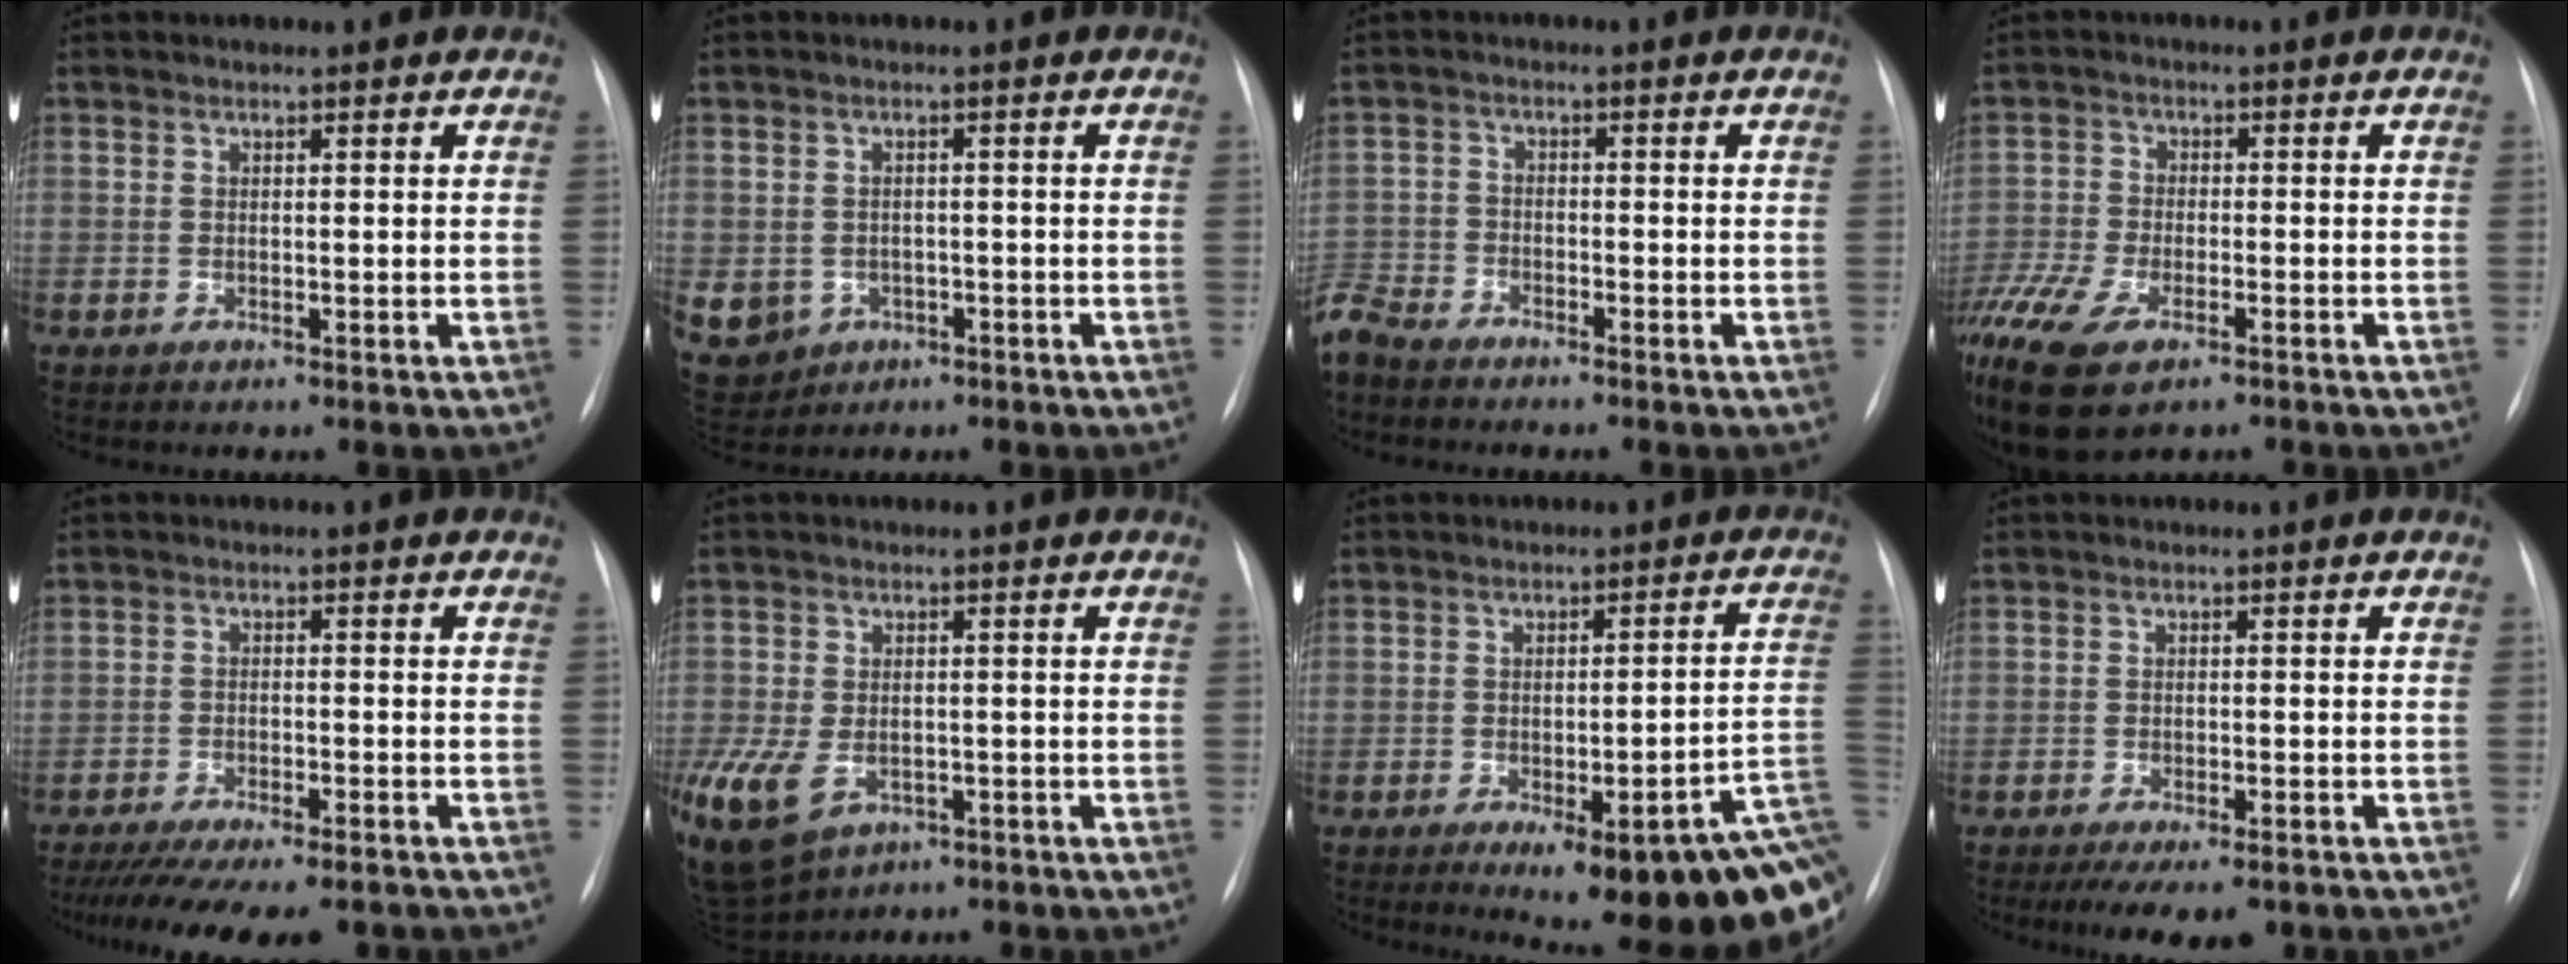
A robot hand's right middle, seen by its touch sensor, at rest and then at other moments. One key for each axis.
{"total": 14.3, "fx": -5.2, "fy": 12.3, "fz": 4.9, "tx": -0.158, "ty": 0.005, "tz": -0.060}
{"total": 6.8, "fx": -6.2, "fy": 2.3, "fz": 1.6, "tx": -0.037, "ty": -0.012, "tz": -0.121}
{"total": 17.8, "fx": -11.5, "fy": 7.7, "fz": 11.2, "tx": -0.309, "ty": -0.033, "tz": -0.197}
{"total": 15.0, "fx": -12.6, "fy": 3.1, "fz": 7.6, "tx": -0.132, "ty": -0.023, "tz": -0.177}
{"total": 22.0, "fx": -9.5, "fy": 16.1, "fz": 11.7, "tx": -0.364, "ty": -0.032, "tz": -0.142}
{"total": 21.8, "fx": -10.4, "fy": 4.4, "fz": 18.6, "tx": -0.132, "ty": -0.003, "tz": -0.120}
{"total": 8.1, "fx": -5.9, "fy": 2.6, "fz": 4.9, "tx": -0.061, "ty": -0.011, "tz": -0.084}